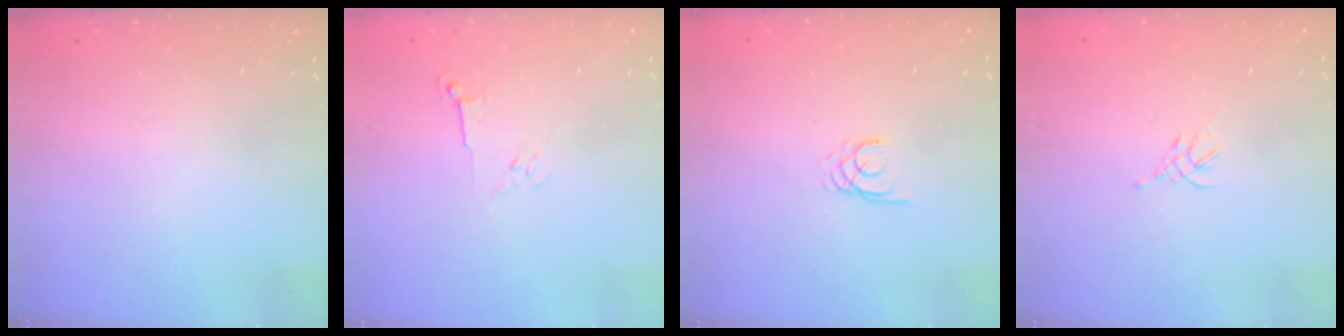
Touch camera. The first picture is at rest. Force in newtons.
{"total": 3.0, "press": 2.9, "slide": 0.8}
{"total": 2.4, "press": 2.4, "slide": 0.1}
{"total": 1.5, "press": 1.4, "slide": 0.6}